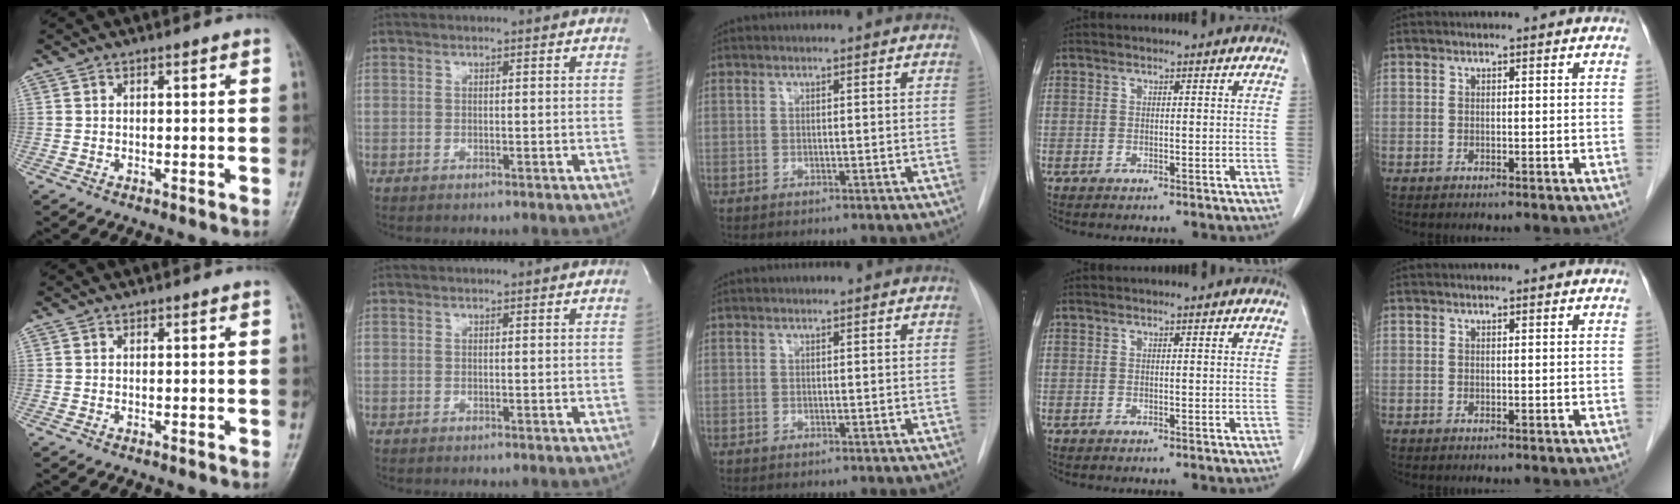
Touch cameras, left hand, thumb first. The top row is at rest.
{}